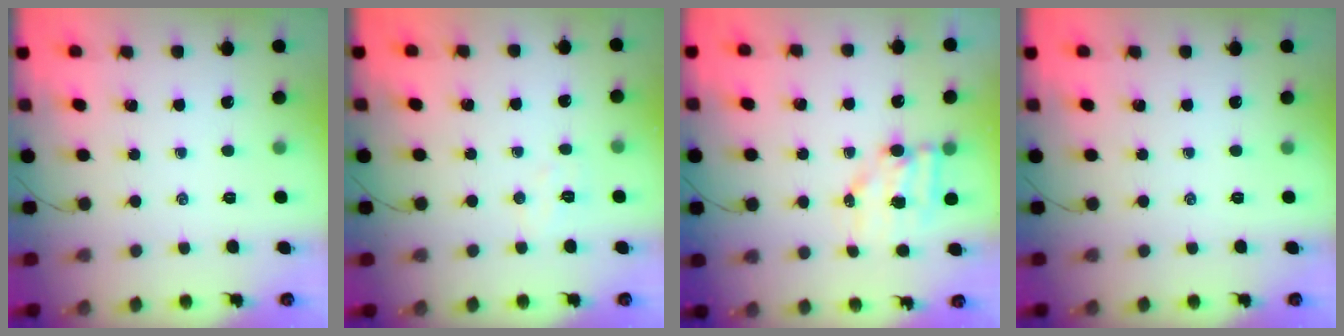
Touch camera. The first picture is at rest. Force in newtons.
{"total": 4.7, "press": 4.6, "slide": 0.9}
{"total": 7.8, "press": 7.8, "slide": 0.8}
{"total": 0.0}